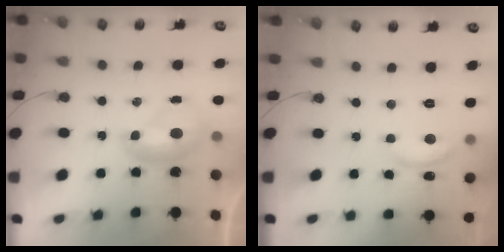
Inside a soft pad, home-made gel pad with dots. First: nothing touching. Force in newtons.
{"total": 2.8, "press": 2.8, "slide": 0.3}